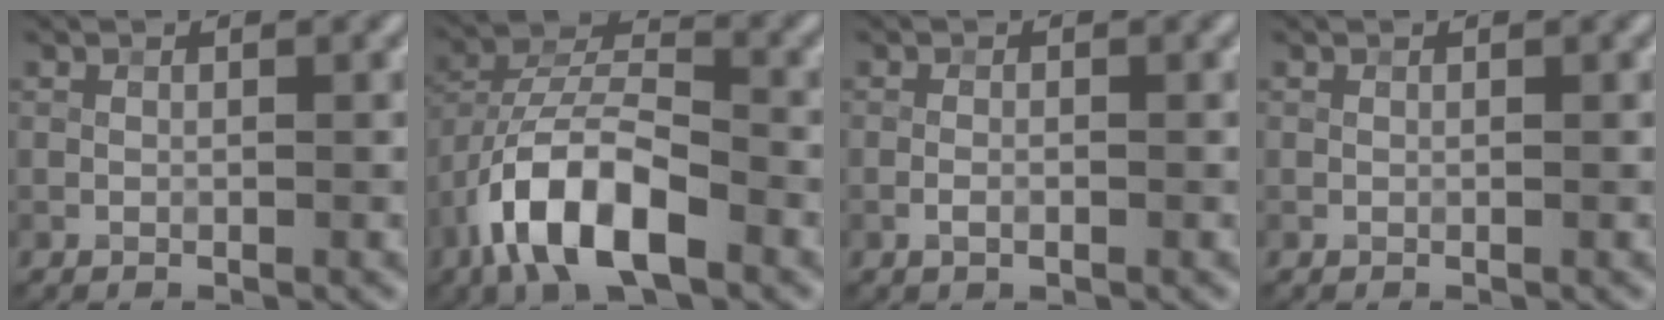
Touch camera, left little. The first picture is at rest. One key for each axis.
{"total": 9.4, "fx": -4.6, "fy": 4.2, "fz": 7.1, "tx": -0.124, "ty": 0.013, "tz": -0.089}
{"total": 1.1, "fx": -0.4, "fy": 0.5, "fz": 0.9, "tx": -0.017, "ty": 0.001, "tz": -0.009}
{"total": 0.0}